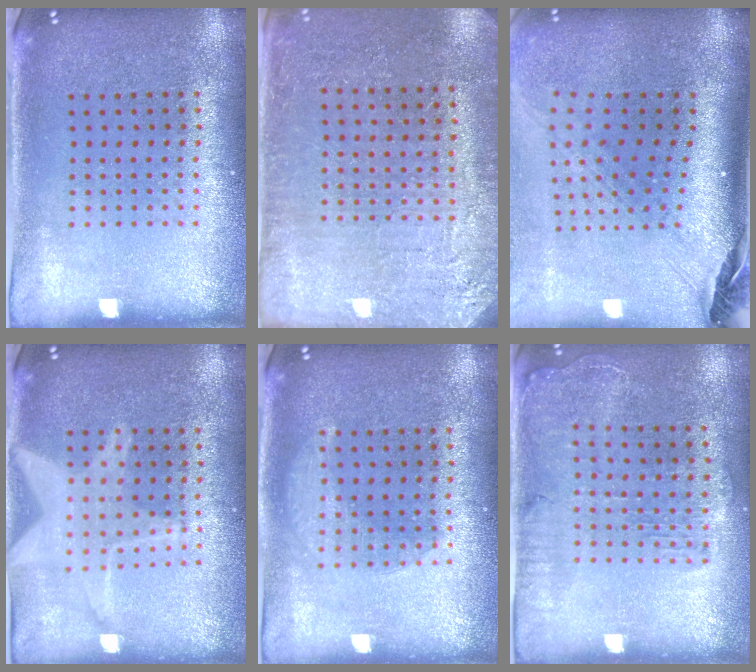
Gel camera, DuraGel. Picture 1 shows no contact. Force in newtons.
{"total": 2.8, "press": 2.8, "slide": 0.4}
{"total": 2.9, "press": 2.2, "slide": 2.0}
{"total": 1.8, "press": 1.8, "slide": 0.1}
{"total": 1.8, "press": 1.8, "slide": 0.2}
{"total": 1.4, "press": 1.4, "slide": 0.4}